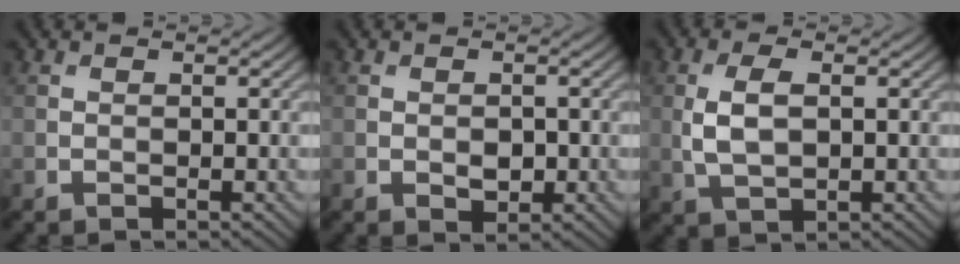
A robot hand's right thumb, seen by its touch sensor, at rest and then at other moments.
{"total": 1.9, "force": [-0.3, 1.2, 1.4], "torque": [-0.023, -0.007, -0.003]}
{"total": 4.4, "force": [0.4, 2.2, 3.8], "torque": [-0.092, -0.001, 0.011]}